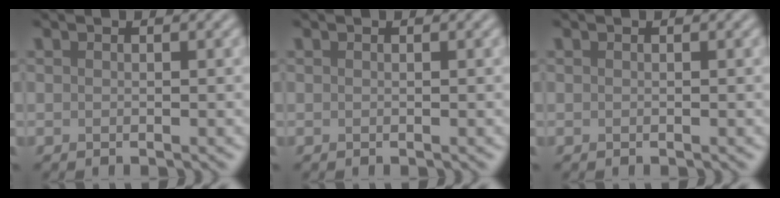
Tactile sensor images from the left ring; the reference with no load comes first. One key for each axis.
{"total": 0.0}
{"total": 0.0}